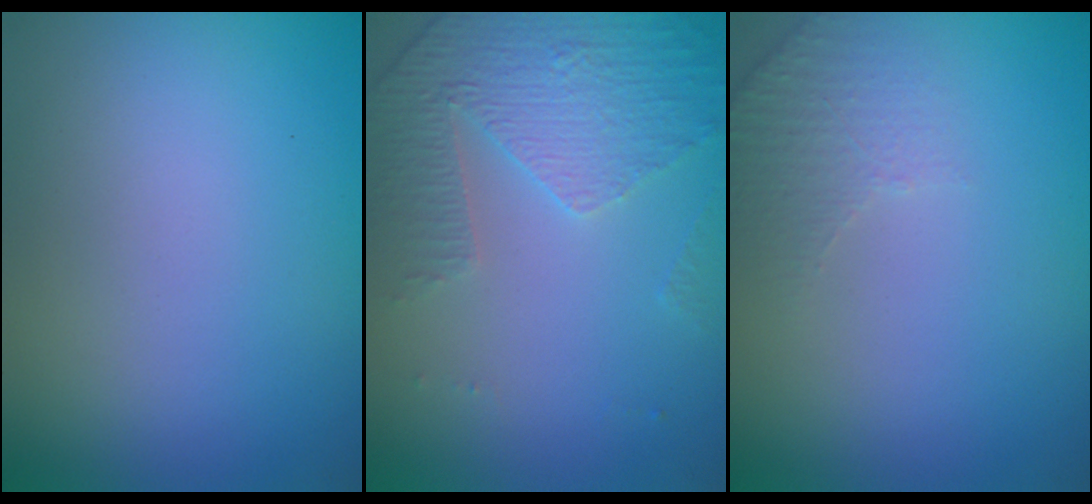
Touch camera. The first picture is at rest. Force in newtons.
{"total": 4.8, "press": 3.3, "slide": 3.6}
{"total": 2.1, "press": 2.0, "slide": 0.5}